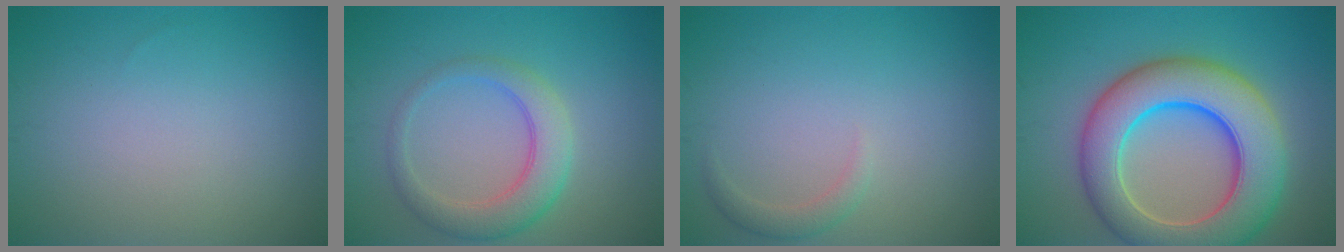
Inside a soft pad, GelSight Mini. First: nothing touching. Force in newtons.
{"total": 4.2, "press": 4.2, "slide": 0.2}
{"total": 1.3, "press": 1.3, "slide": 0.1}
{"total": 11.4, "press": 11.4, "slide": 0.3}